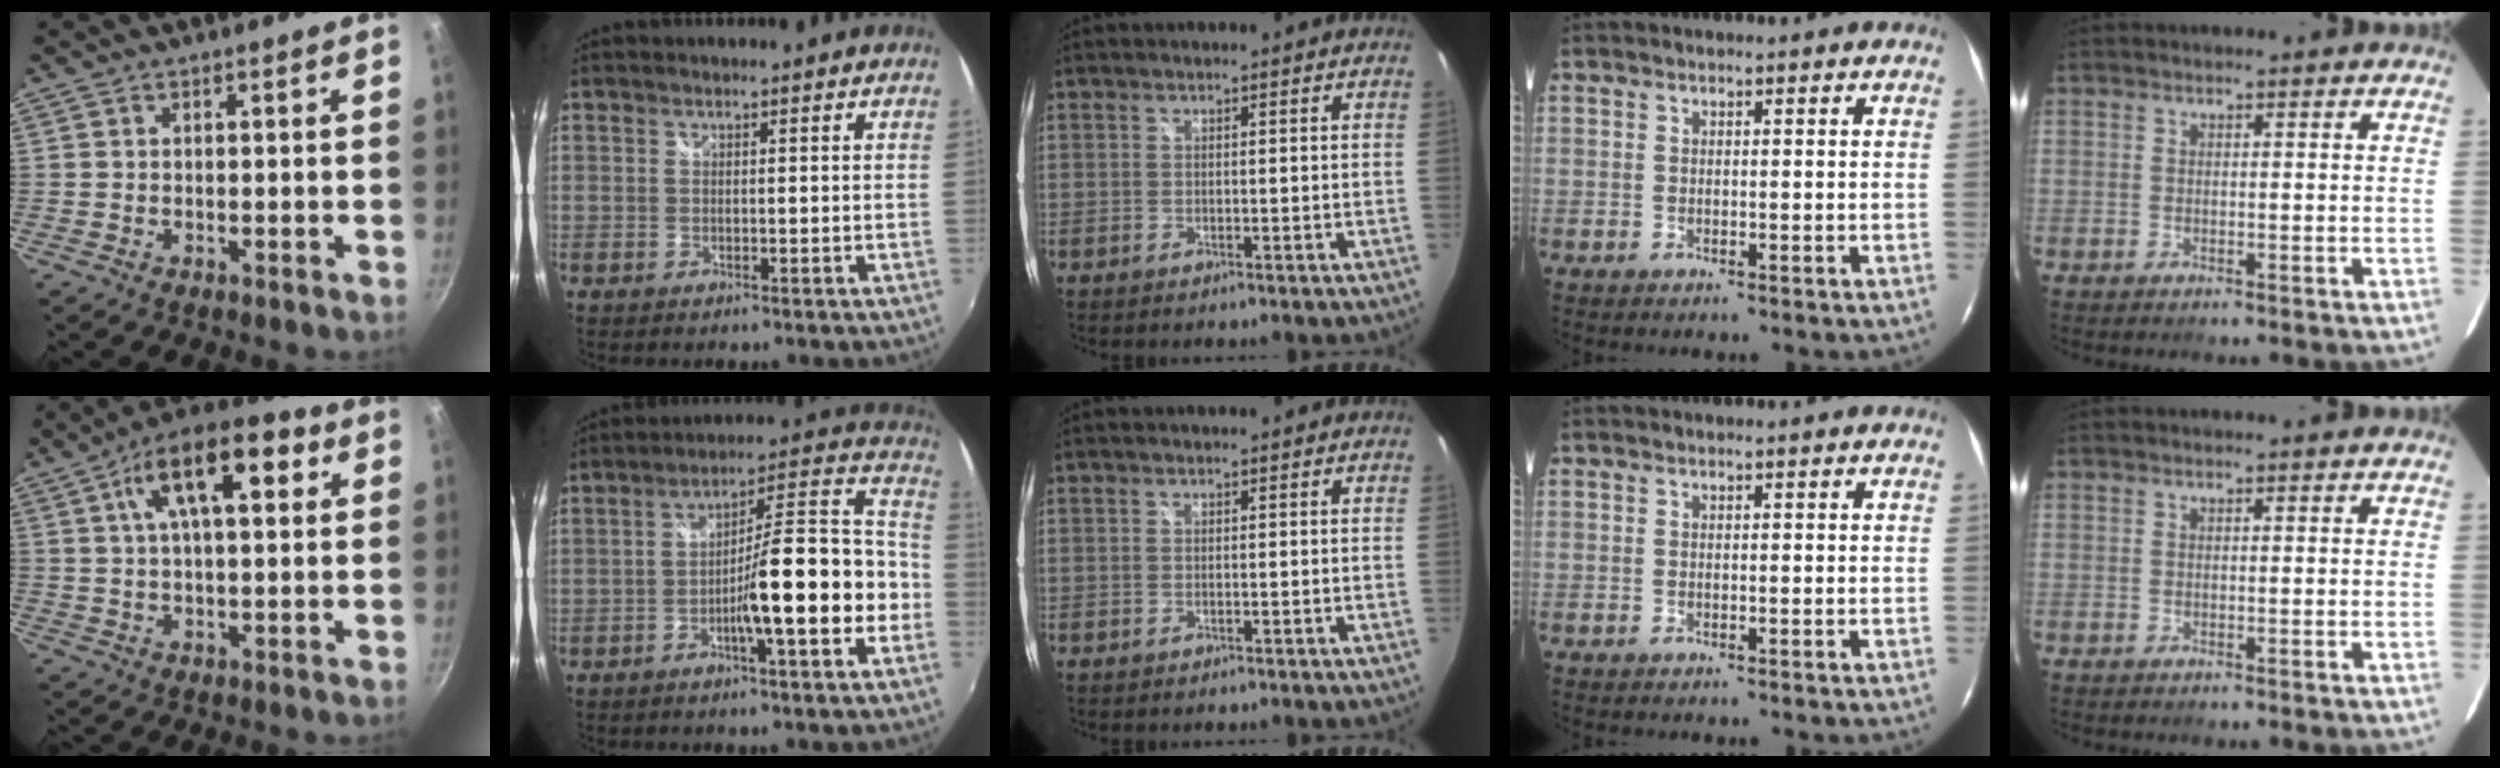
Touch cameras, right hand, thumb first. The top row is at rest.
{"thumb": {"total": 15.4, "force": [5.1, 6.9, 12.8], "torque": [-0.193, 0.016, 0.073]}, "index": {"total": 15.5, "force": [-5.0, 2.2, 14.5], "torque": [-0.206, 0.028, -0.080]}}